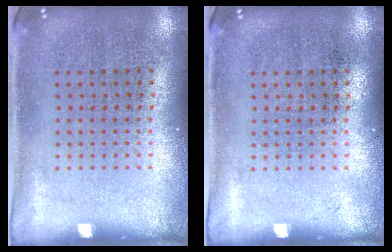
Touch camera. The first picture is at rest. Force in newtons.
{"total": 0.0}